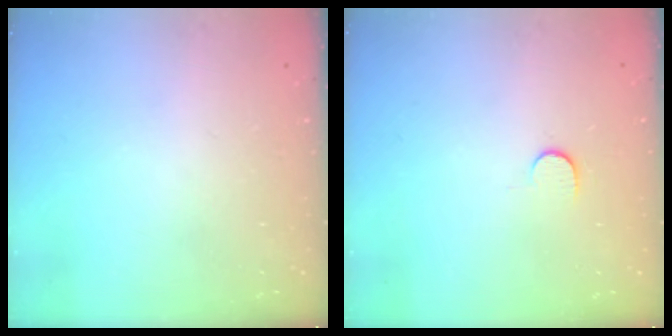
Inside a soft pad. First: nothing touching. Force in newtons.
{"total": 5.3, "press": 5.2, "slide": 0.5}